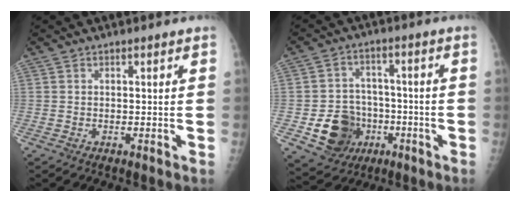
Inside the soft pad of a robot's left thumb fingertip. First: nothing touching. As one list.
[{"total": 12.2, "force": [-4.1, 10.2, 5.1], "torque": [-0.047, 0.023, -0.057]}]